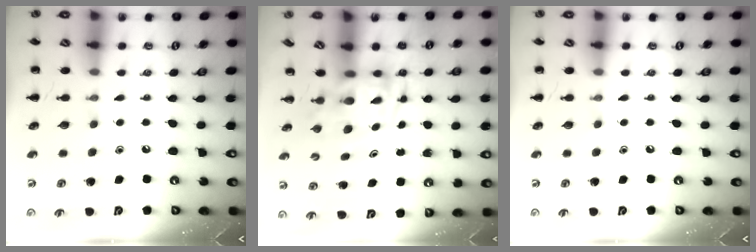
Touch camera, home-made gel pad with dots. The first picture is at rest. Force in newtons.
{"total": 3.4, "press": 3.3, "slide": 0.7}
{"total": 0.0}